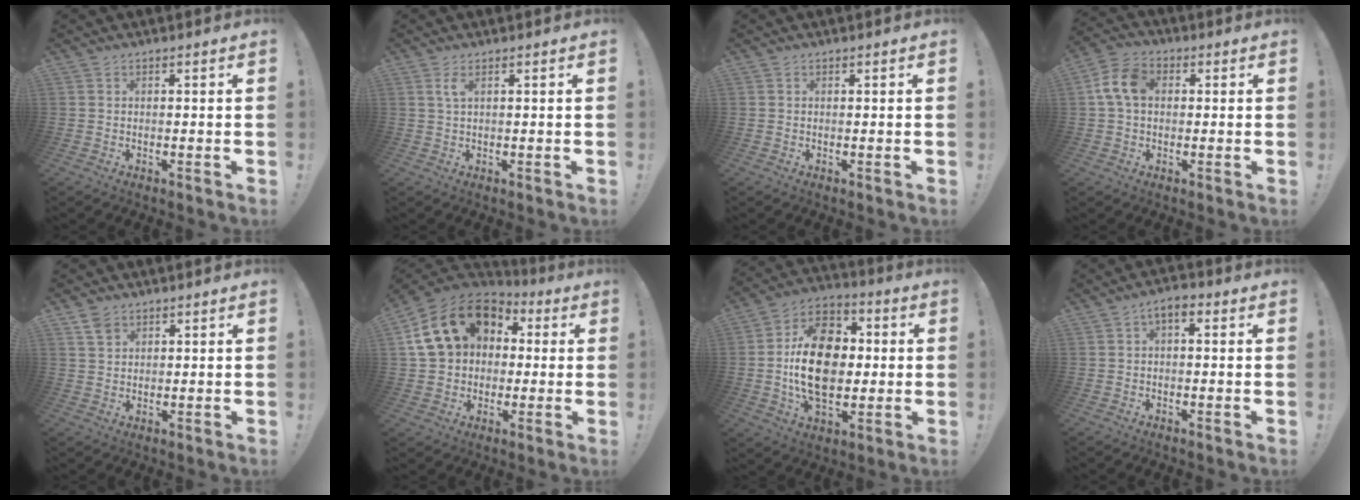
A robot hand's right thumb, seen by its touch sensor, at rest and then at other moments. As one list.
[{"total": 2.5, "force": [1.1, 0.5, 2.2], "torque": [-0.040, -0.001, 0.017]}, {"total": 0.0}, {"total": 9.3, "force": [1.3, 6.5, 6.5], "torque": [-0.127, 0.019, 0.029]}, {"total": 3.4, "force": [2.3, 2.1, 1.4], "torque": [-0.009, -0.013, 0.041]}, {"total": 18.9, "force": [5.8, 14.6, 10.5], "torque": [-0.176, -0.007, 0.120]}, {"total": 20.9, "force": [-0.3, 14.3, 15.2], "torque": [-0.252, 0.012, 0.000]}, {"total": 3.3, "force": [0.2, 1.6, 2.8], "torque": [-0.044, 0.003, 0.001]}]